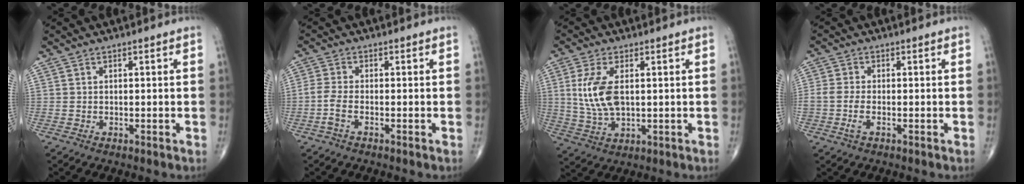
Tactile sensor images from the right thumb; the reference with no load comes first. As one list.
[{"total": 3.1, "force": [-1.4, 1.0, 2.6], "torque": [-0.068, 0.005, -0.035]}, {"total": 9.3, "force": [1.4, 4.8, 7.9], "torque": [-0.171, -0.007, 0.033]}, {"total": 3.4, "force": [-1.3, 1.6, 2.7], "torque": [-0.072, 0.008, -0.028]}]